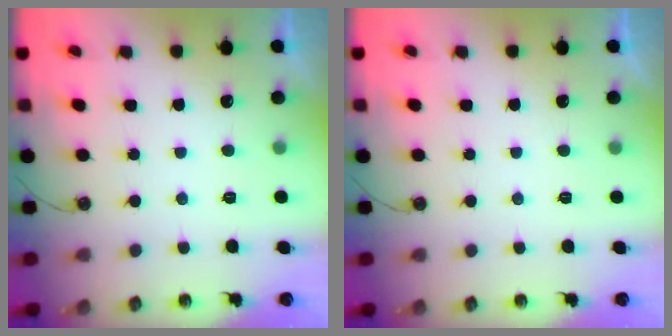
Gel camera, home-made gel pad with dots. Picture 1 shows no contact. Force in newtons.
{"total": 0.0}